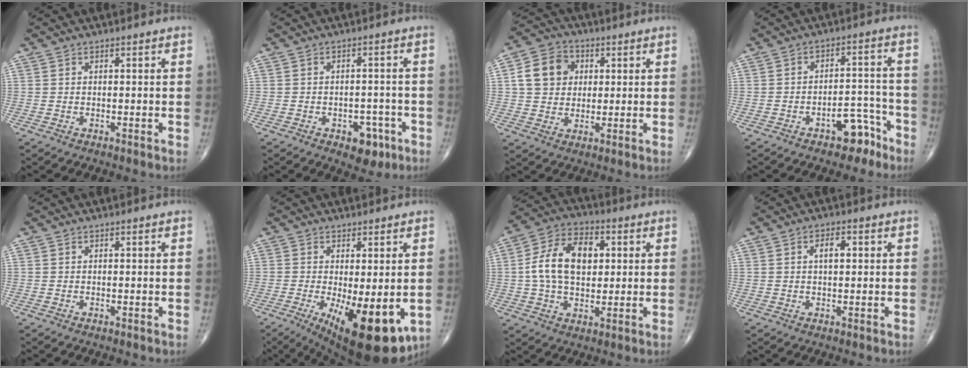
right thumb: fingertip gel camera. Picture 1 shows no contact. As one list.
[{"total": 5.9, "force": [-2.9, 3.7, 3.5], "torque": [-0.019, 0.019, -0.034]}, {"total": 9.6, "force": [1.9, 8.0, 4.9], "torque": [-0.066, 0.005, 0.025]}, {"total": 7.0, "force": [-4.6, 3.7, 3.8], "torque": [-0.030, 0.056, -0.062]}, {"total": 0.0}, {"total": 15.4, "force": [-4.5, 5.7, 13.6], "torque": [-0.179, -0.025, -0.048]}, {"total": 14.0, "force": [1.8, 9.0, 10.6], "torque": [-0.171, 0.017, 0.024]}, {"total": 5.3, "force": [0.8, 2.8, 4.4], "torque": [-0.062, 0.012, 0.010]}]